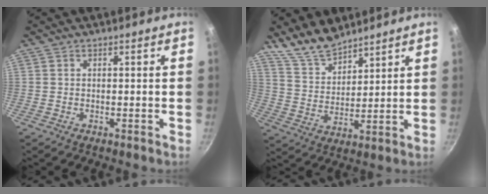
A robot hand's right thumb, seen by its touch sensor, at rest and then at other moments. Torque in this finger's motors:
{"motor_torque": [-1.23, 1.84, -0.69, 1.06, 0.02]}